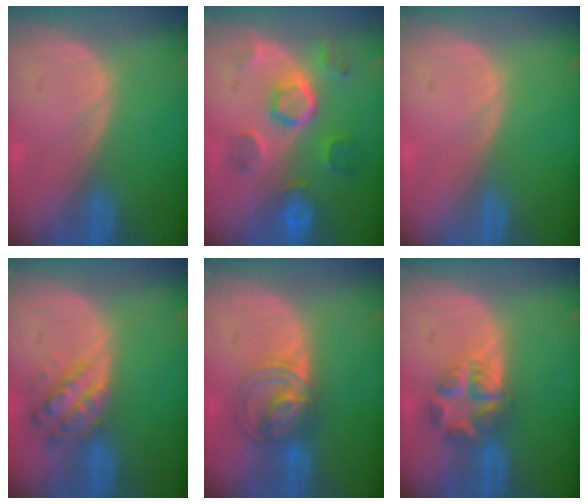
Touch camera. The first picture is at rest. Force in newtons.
{"total": 8.6, "press": 7.7, "slide": 3.9}
{"total": 0.0}
{"total": 6.2, "press": 5.6, "slide": 2.6}
{"total": 6.3, "press": 6.1, "slide": 1.4}
{"total": 5.5, "press": 5.4, "slide": 1.1}